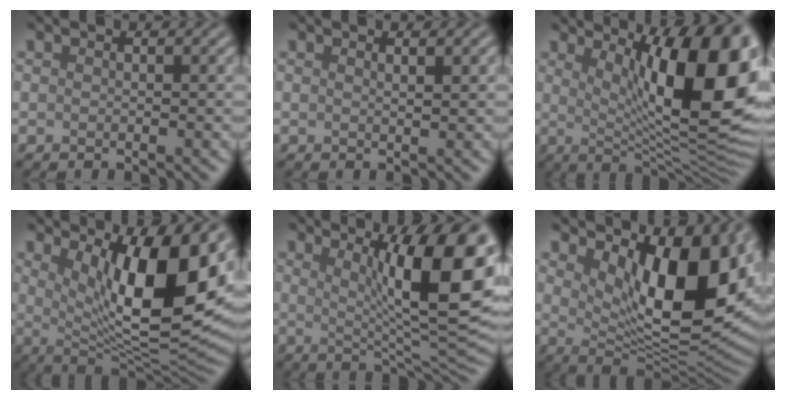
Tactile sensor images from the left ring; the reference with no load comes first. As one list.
[{"total": 0.9, "force": [0.5, 0.2, 0.7], "torque": [-0.007, 0.001, 0.008]}, {"total": 15.2, "force": [3.8, 4.7, 13.9], "torque": [-0.155, -0.005, 0.062]}, {"total": 12.8, "force": [3.7, 4.0, 11.6], "torque": [-0.156, -0.014, 0.064]}, {"total": 13.0, "force": [3.3, 3.1, 12.2], "torque": [-0.140, -0.007, 0.052]}, {"total": 12.3, "force": [3.6, 5.2, 10.5], "torque": [-0.151, -0.012, 0.063]}]